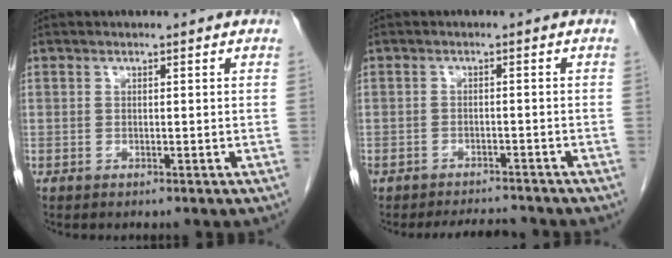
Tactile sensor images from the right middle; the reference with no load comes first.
{"total": 5.3, "force": [-5.0, 1.3, 1.0], "torque": [-0.013, -0.002, -0.072]}